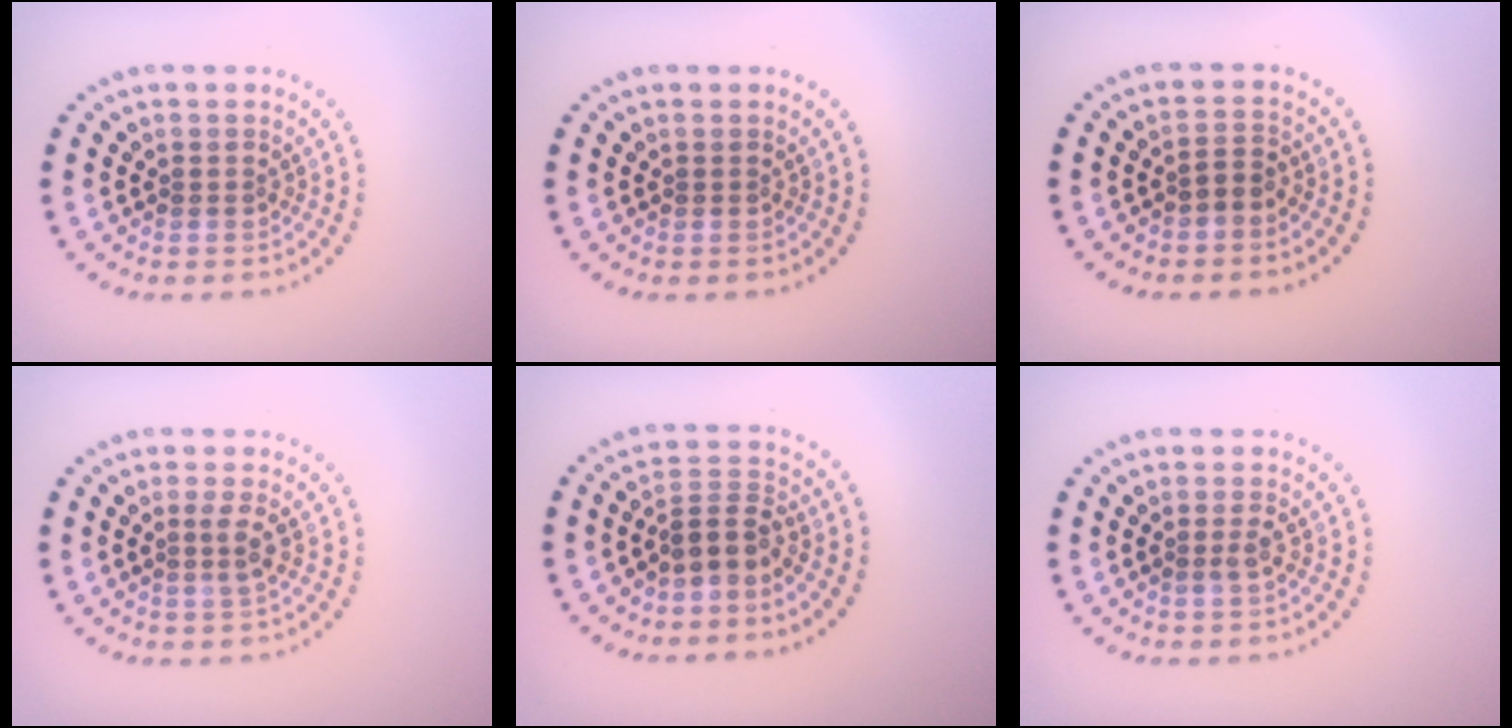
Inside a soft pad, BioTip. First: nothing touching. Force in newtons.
{"total": 0.0}
{"total": 1.4, "press": 1.2, "slide": 0.8}
{"total": 1.7, "press": 1.3, "slide": 1.0}
{"total": 2.8, "press": 2.1, "slide": 1.9}
{"total": 0.9, "press": 0.8, "slide": 0.5}